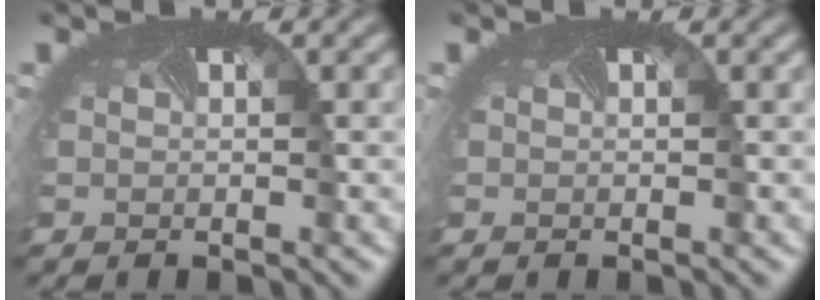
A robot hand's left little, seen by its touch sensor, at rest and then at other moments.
{"total": 0.0}